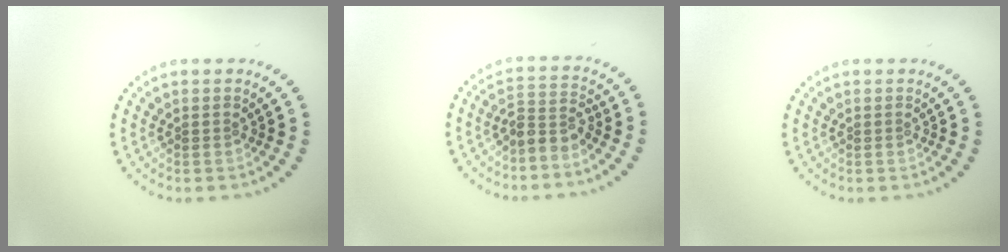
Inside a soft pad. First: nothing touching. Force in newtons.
{"total": 2.6, "press": 1.9, "slide": 1.7}
{"total": 0.0}